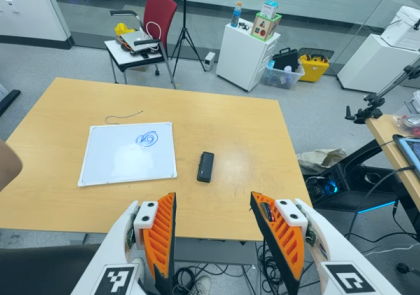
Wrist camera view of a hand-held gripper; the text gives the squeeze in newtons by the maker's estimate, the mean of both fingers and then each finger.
{"total": 0.0}